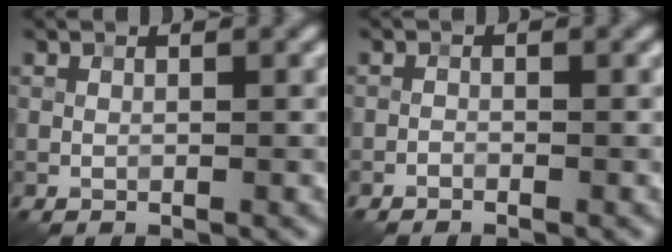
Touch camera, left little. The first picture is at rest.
{"total": 0.6, "force": [-0.6, 0.1, 0.0], "torque": [-0.001, 0.003, -0.014]}